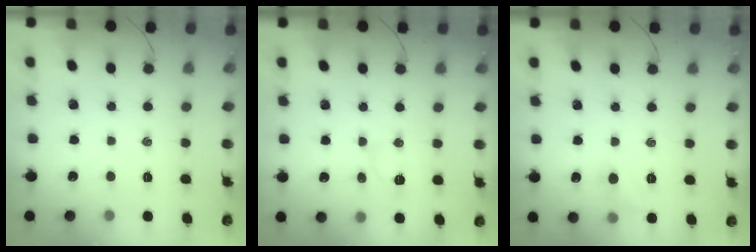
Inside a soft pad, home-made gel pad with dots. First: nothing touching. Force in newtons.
{"total": 4.2, "press": 4.0, "slide": 1.1}
{"total": 6.3, "press": 6.0, "slide": 1.7}